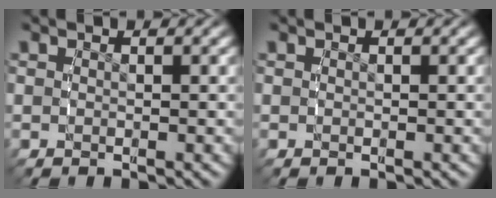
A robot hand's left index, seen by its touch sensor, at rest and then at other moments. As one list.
[{"total": 0.0}]